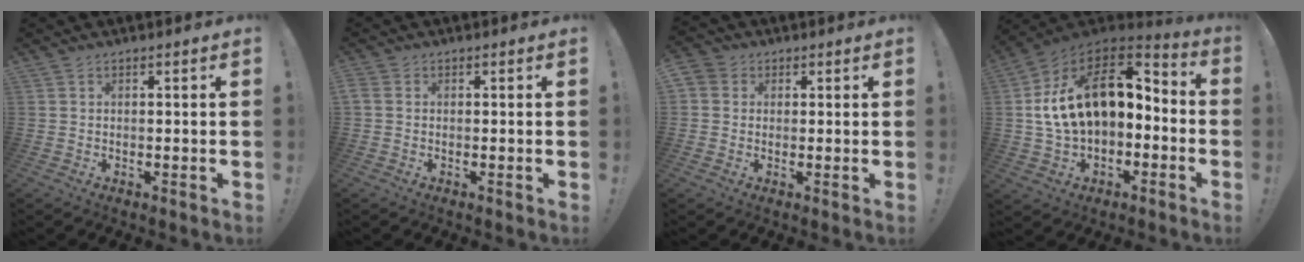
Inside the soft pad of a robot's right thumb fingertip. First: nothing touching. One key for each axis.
{"total": 1.1, "fx": -0.2, "fy": 0.6, "fz": 0.9, "tx": -0.024, "ty": 0.006, "tz": -0.001}
{"total": 3.5, "fx": 0.7, "fy": 3.2, "fz": 1.2, "tx": -0.022, "ty": 0.006, "tz": 0.016}
{"total": 20.2, "fx": 4.3, "fy": 12.6, "fz": 15.2, "tx": -0.247, "ty": 0.001, "tz": 0.087}